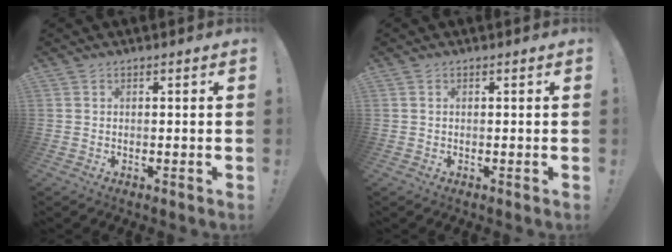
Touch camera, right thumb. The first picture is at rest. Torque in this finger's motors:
{"motor_torque": [0.09, -0.02, -0.10, 0.26, 0.11]}